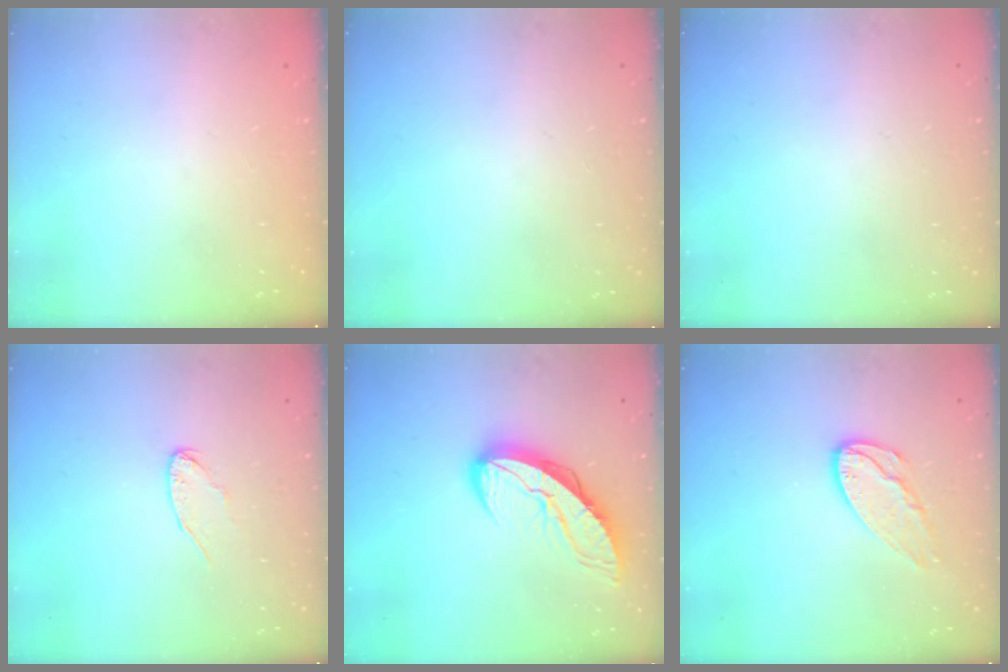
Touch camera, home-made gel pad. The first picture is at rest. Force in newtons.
{"total": 0.0}
{"total": 0.0}
{"total": 5.2, "press": 5.2, "slide": 0.4}
{"total": 10.7, "press": 10.6, "slide": 1.1}
{"total": 9.5, "press": 9.5, "slide": 0.4}